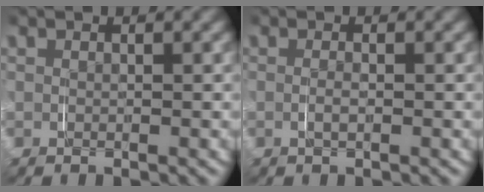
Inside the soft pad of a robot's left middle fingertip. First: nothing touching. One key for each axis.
{"total": 1.2, "fx": 0.1, "fy": -1.1, "fz": -0.3, "tx": 0.013, "ty": 0.002, "tz": 0.003}